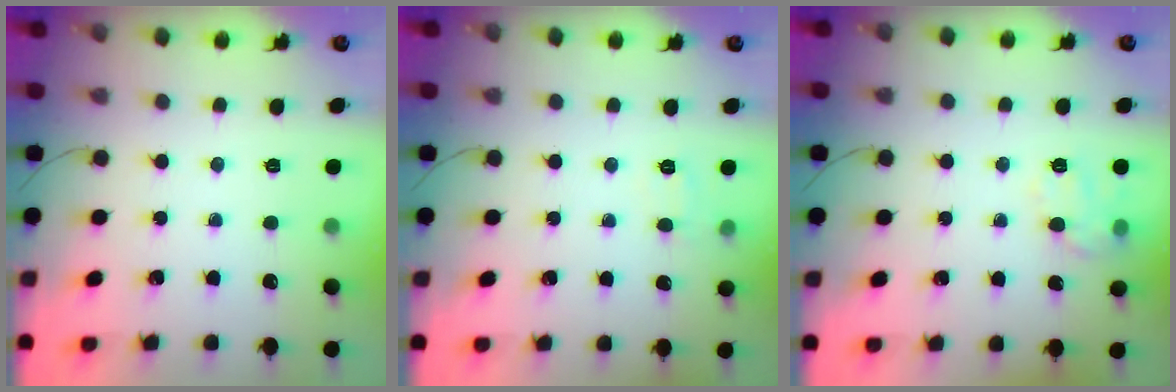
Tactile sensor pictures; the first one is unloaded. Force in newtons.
{"total": 6.0, "press": 5.8, "slide": 1.3}
{"total": 10.3, "press": 10.3, "slide": 0.3}